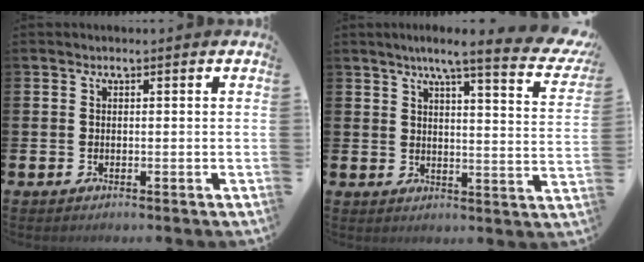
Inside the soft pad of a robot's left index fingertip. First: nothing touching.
{"total": 6.9, "force": [5.6, 0.5, 4.0], "torque": [-0.068, -0.046, 0.083]}